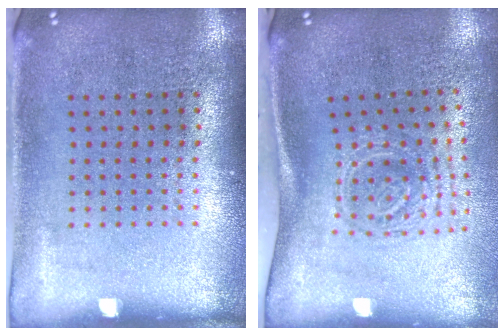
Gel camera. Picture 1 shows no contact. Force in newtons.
{"total": 1.8, "press": 1.3, "slide": 1.3}